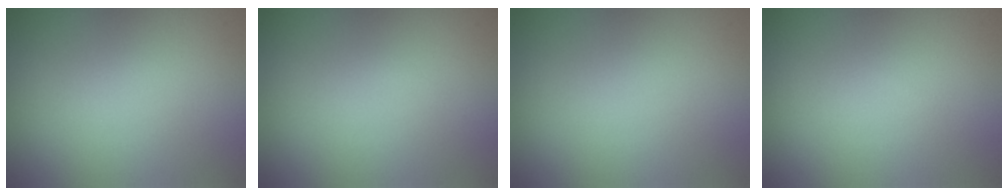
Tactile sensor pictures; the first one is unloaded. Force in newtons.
{"total": 0.0}
{"total": 0.0}
{"total": 0.0}